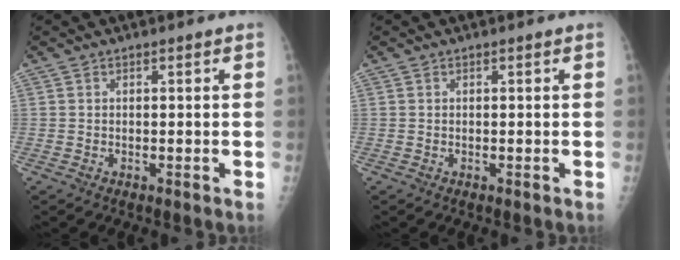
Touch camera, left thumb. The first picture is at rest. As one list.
[{"total": 0.0}]